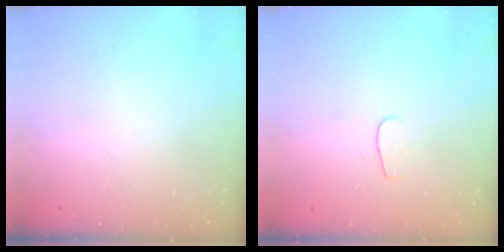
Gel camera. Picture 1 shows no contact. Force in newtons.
{"total": 3.2, "press": 3.2, "slide": 0.3}